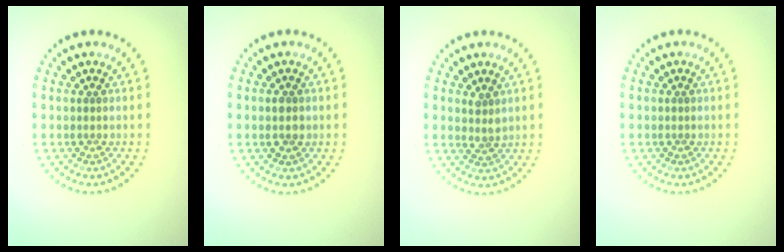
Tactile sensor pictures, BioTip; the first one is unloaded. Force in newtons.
{"total": 1.1, "press": 1.1, "slide": 0.1}
{"total": 1.5, "press": 1.2, "slide": 0.9}
{"total": 0.0}